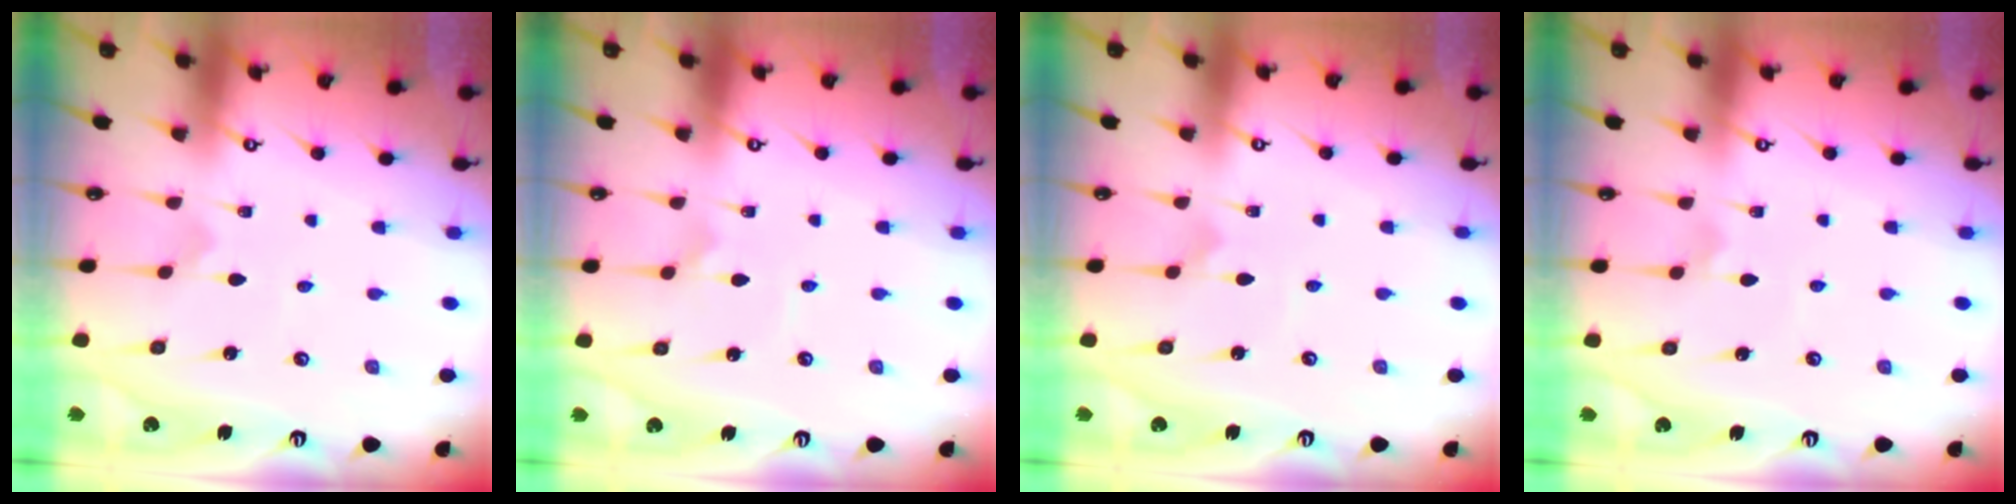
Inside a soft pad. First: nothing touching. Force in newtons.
{"total": 2.1, "press": 2.1, "slide": 0.1}
{"total": 0.7, "press": 0.7, "slide": 0.0}
{"total": 2.5, "press": 2.5, "slide": 0.0}